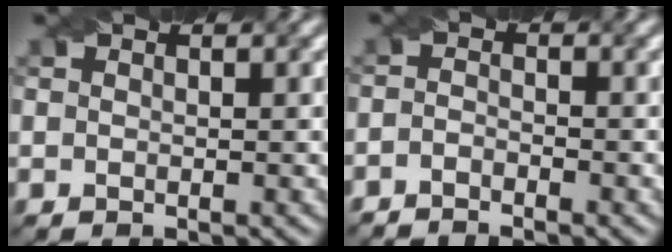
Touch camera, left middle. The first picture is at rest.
{"total": 1.8, "force": [-1.8, 0.2, 0.5], "torque": [-0.012, -0.003, -0.037]}